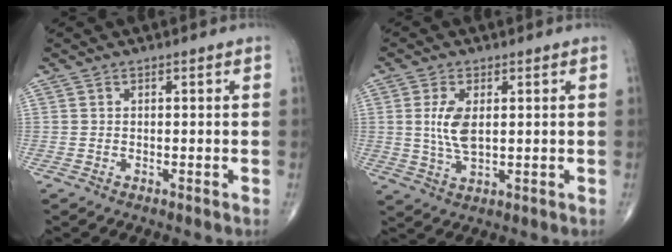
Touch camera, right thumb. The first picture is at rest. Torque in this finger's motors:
{"motor_torque": [-0.18, 0.25, 0.37, 0.51, 0.02]}